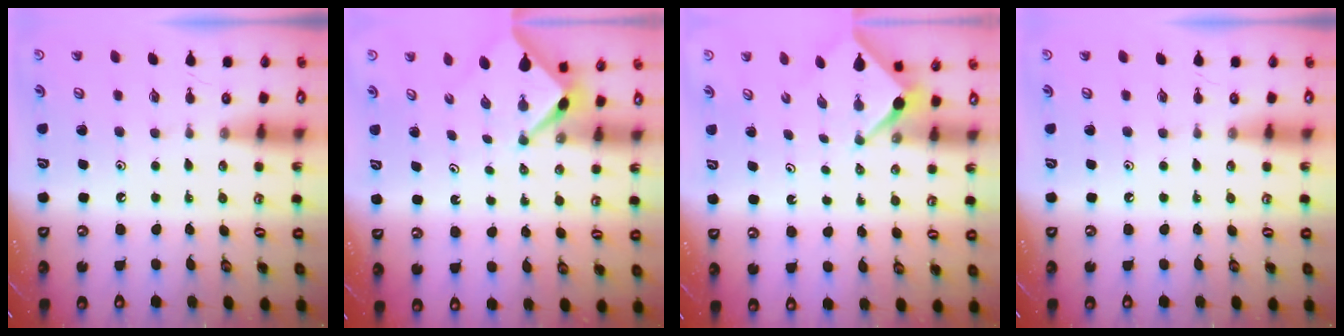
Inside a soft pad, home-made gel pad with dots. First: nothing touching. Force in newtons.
{"total": 2.4, "press": 2.4, "slide": 0.3}
{"total": 2.5, "press": 2.5, "slide": 0.3}
{"total": 0.0}